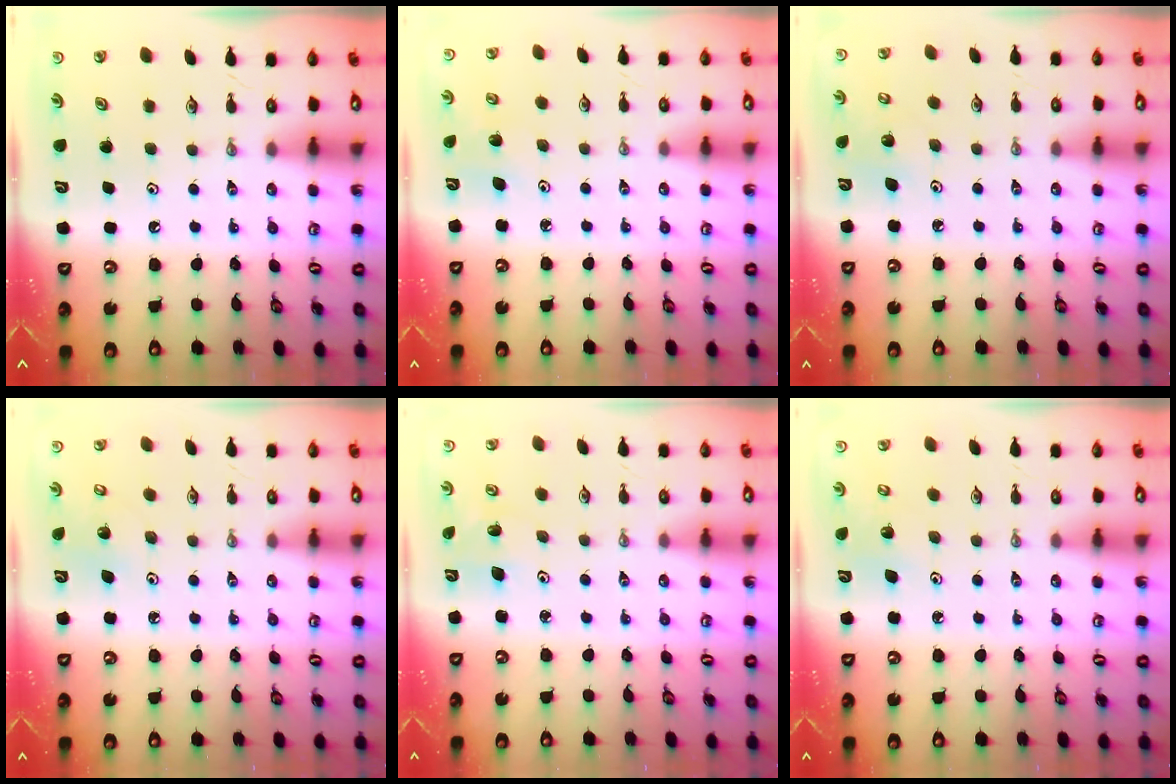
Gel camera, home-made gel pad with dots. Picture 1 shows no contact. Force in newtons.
{"total": 3.8, "press": 3.8, "slide": 0.3}
{"total": 4.8, "press": 4.8, "slide": 0.4}
{"total": 3.8, "press": 3.8, "slide": 0.3}
{"total": 3.8, "press": 3.8, "slide": 0.2}
{"total": 3.4, "press": 3.3, "slide": 0.8}